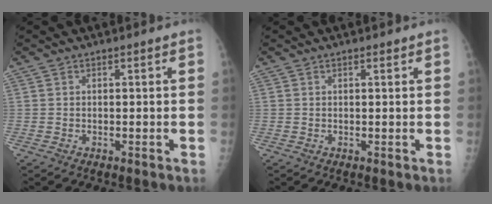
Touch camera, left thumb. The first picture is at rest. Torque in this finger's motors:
{"motor_torque": [-0.14, 0.03, -0.22, -0.09, 0.02]}